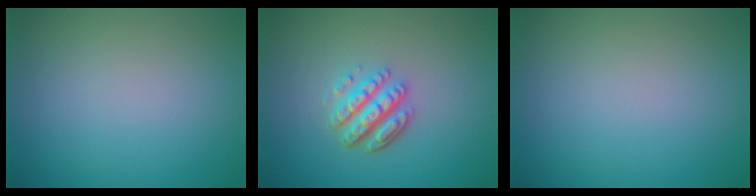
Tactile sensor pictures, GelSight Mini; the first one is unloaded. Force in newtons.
{"total": 4.4, "press": 3.3, "slide": 2.9}
{"total": 0.0}